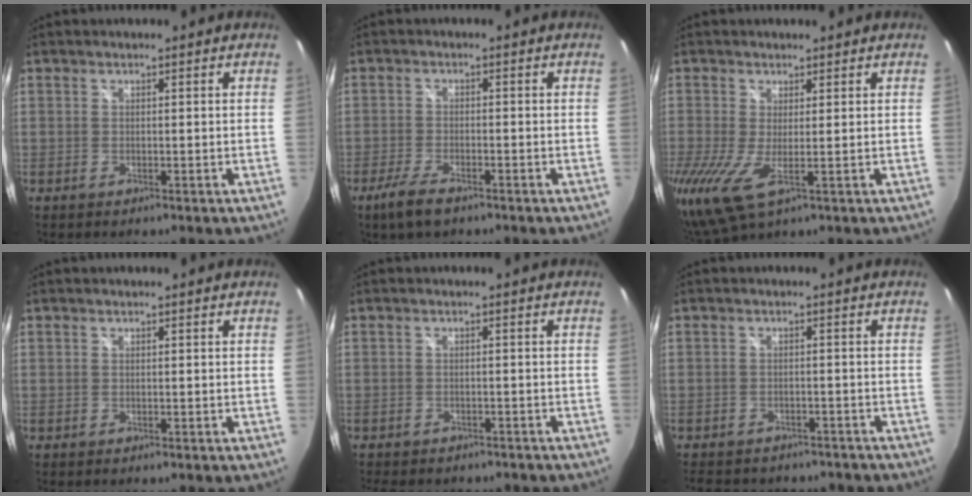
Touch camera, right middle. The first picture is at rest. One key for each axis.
{"total": 5.4, "fx": -3.8, "fy": 1.5, "fz": 3.5, "tx": -0.091, "ty": -0.010, "tz": -0.072}
{"total": 6.2, "fx": -0.6, "fy": 1.8, "fz": 6.0, "tx": -0.126, "ty": -0.020, "tz": -0.014}
{"total": 0.0}
{"total": 7.1, "fx": -6.1, "fy": 2.5, "fz": 2.7, "tx": -0.062, "ty": -0.017, "tz": -0.083}
{"total": 11.4, "fx": -9.6, "fy": 4.6, "fz": 4.3, "tx": -0.095, "ty": -0.012, "tz": -0.127}